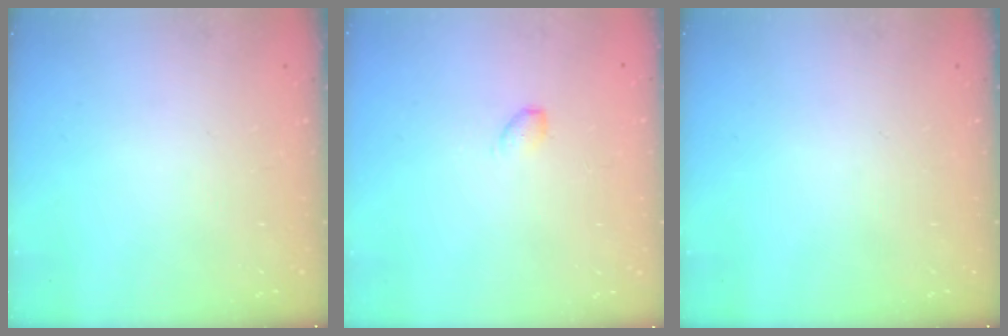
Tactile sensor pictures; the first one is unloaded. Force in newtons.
{"total": 4.5, "press": 4.5, "slide": 0.5}
{"total": 0.0}